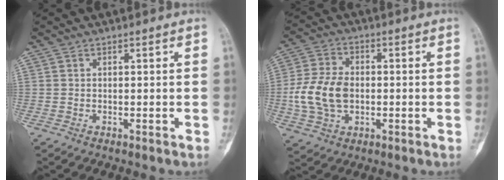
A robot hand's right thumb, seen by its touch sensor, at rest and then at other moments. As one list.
[{"total": 11.7, "force": [-1.1, 8.0, 8.5], "torque": [-0.160, 0.012, -0.023]}]